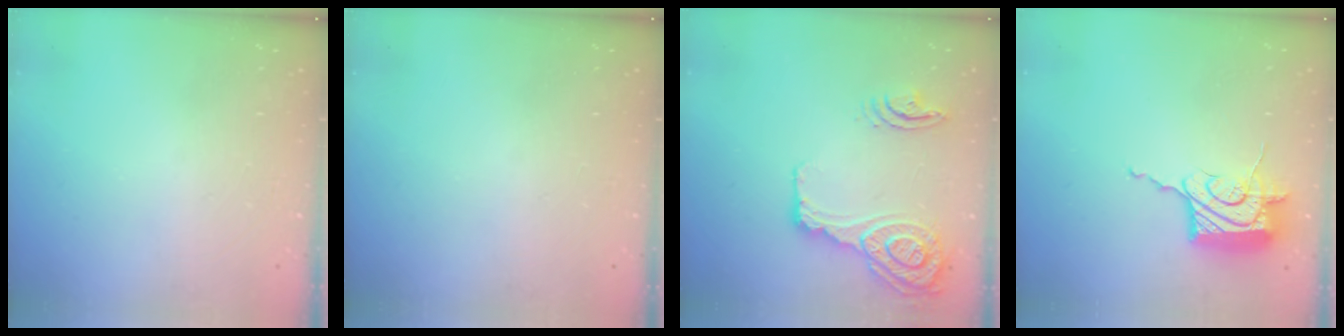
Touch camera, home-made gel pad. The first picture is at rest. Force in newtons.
{"total": 0.0}
{"total": 18.9, "press": 18.6, "slide": 3.2}
{"total": 17.2, "press": 17.1, "slide": 0.7}